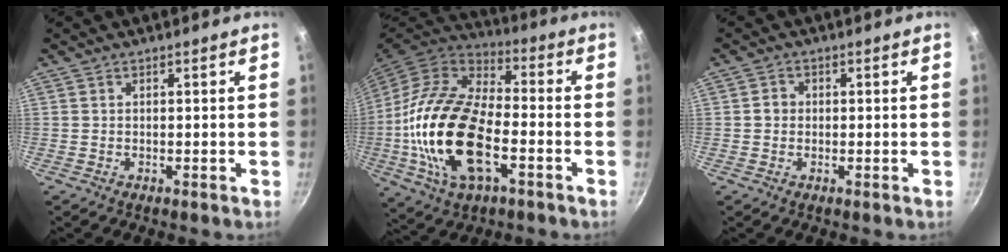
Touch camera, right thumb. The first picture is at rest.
{"total": 24.6, "force": [-5.7, 12.7, 20.2], "torque": [-0.407, 0.017, -0.100]}
{"total": 2.0, "force": [0.0, 1.8, 0.8], "torque": [-0.004, 0.005, -0.003]}